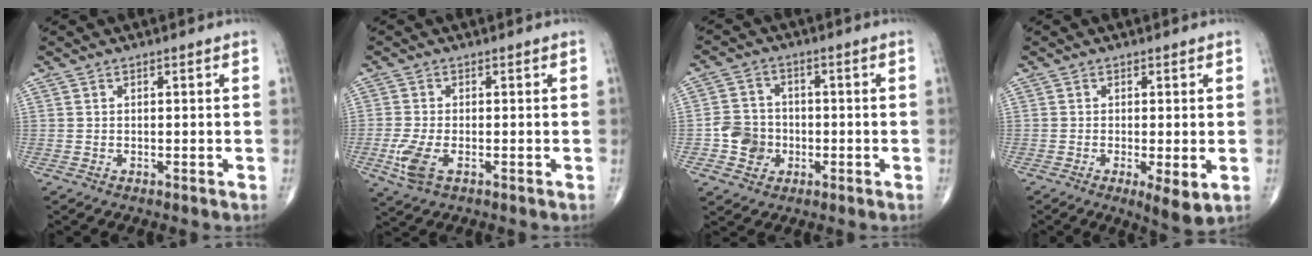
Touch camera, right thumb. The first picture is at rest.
{"total": 5.1, "force": [-1.6, 2.5, 4.2], "torque": [-0.105, -0.002, -0.027]}
{"total": 6.5, "force": [-1.6, 5.9, 2.4], "torque": [-0.013, 0.013, -0.033]}
{"total": 5.1, "force": [-1.3, 1.3, 4.8], "torque": [-0.081, -0.017, -0.024]}